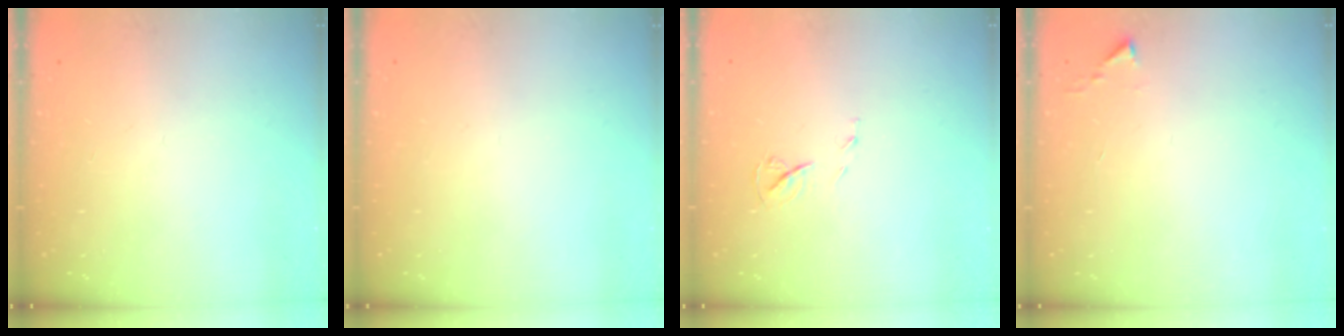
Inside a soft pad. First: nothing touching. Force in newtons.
{"total": 0.0}
{"total": 5.7, "press": 5.6, "slide": 0.5}
{"total": 1.1, "press": 1.1, "slide": 0.1}